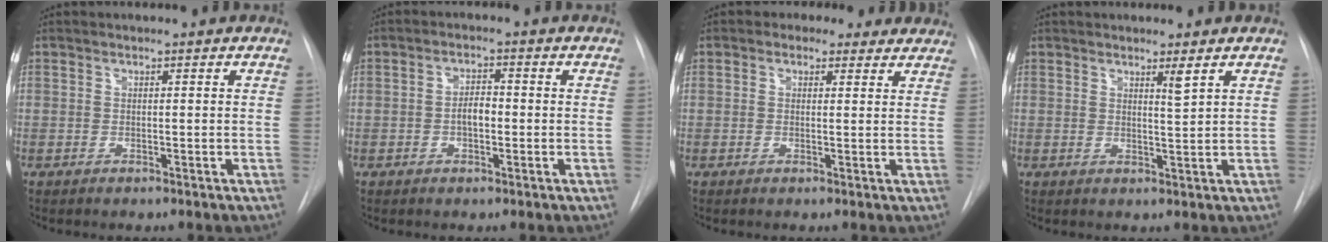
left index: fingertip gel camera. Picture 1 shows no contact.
{"total": 2.9, "force": [-0.6, 1.4, 2.4], "torque": [-0.041, 0.005, -0.010]}
{"total": 5.5, "force": [4.1, 3.3, 1.3], "torque": [-0.006, 0.016, 0.043]}
{"total": 1.8, "force": [1.3, -0.4, 1.2], "torque": [-0.022, -0.015, 0.022]}